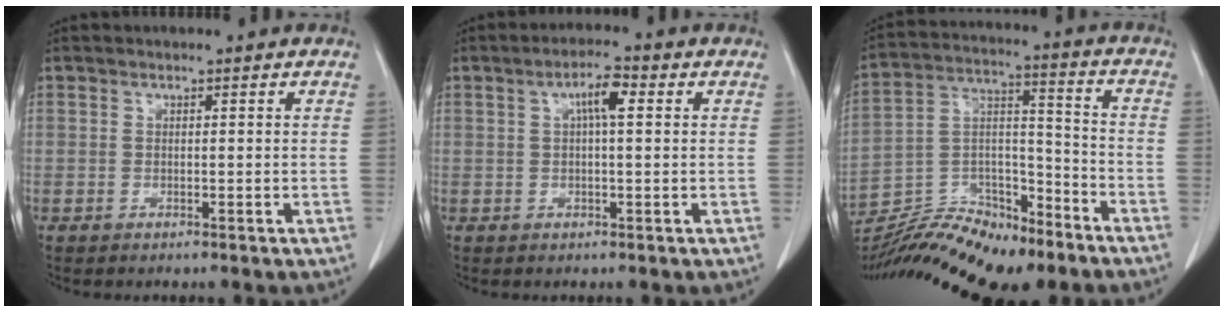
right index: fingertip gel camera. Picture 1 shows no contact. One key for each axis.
{"total": 4.1, "fx": 1.1, "fy": 0.8, "fz": 3.8, "tx": -0.068, "ty": 0.011, "tz": 0.017}
{"total": 17.7, "fx": -15.3, "fy": 3.8, "fz": 8.1, "tx": -0.150, "ty": 0.020, "tz": -0.271}